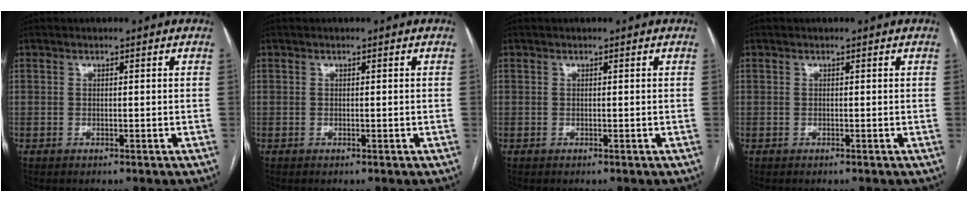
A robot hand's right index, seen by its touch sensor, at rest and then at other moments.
{"total": 0.0}
{"total": 0.0}
{"total": 0.0}